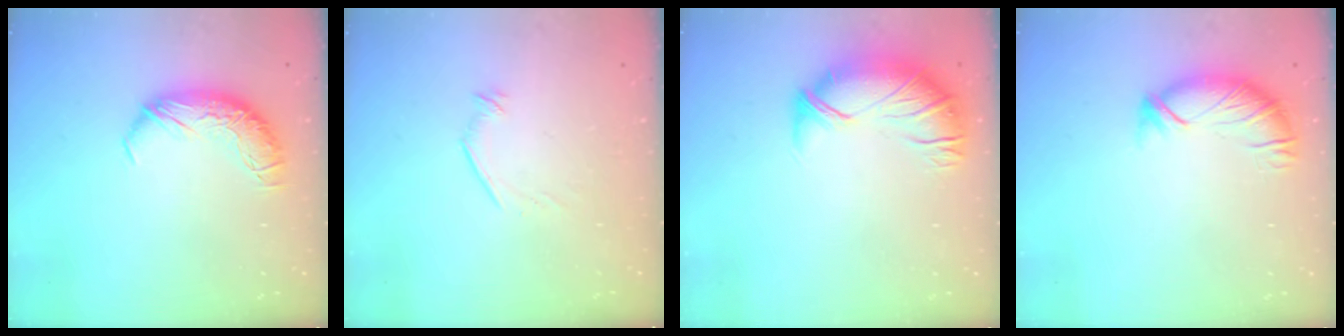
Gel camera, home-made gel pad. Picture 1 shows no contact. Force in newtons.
{"total": 6.9, "press": 6.9, "slide": 0.8}
{"total": 2.6, "press": 1.1, "slide": 2.3}
{"total": 3.1, "press": 3.0, "slide": 0.9}